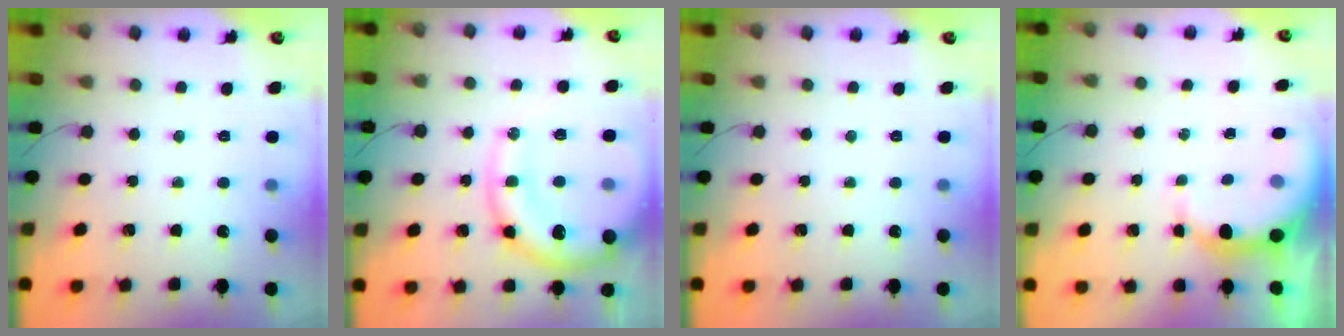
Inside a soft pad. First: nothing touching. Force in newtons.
{"total": 16.2, "press": 15.8, "slide": 3.7}
{"total": 0.0}
{"total": 4.8, "press": 4.7, "slide": 1.1}